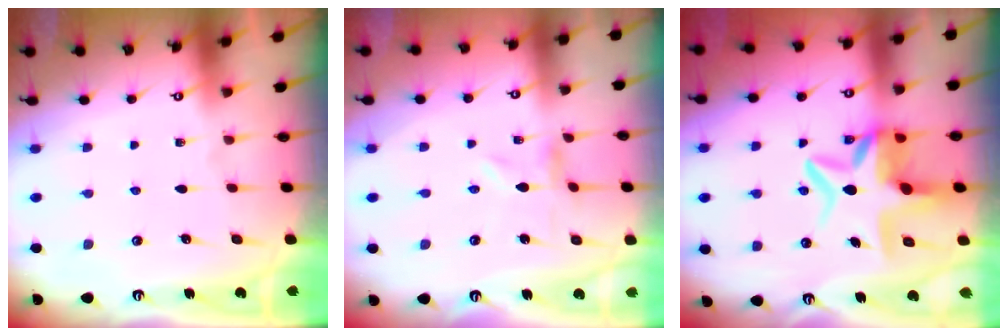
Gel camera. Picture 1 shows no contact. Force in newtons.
{"total": 0.0}
{"total": 9.7, "press": 9.2, "slide": 3.0}